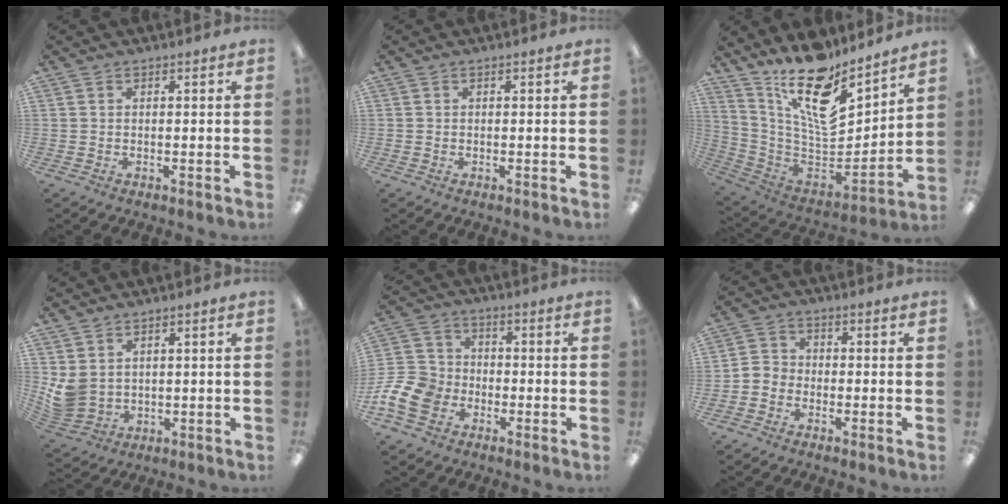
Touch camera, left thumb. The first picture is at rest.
{"total": 0.0}
{"total": 18.2, "force": [12.8, 7.0, 10.9], "torque": [-0.190, -0.106, 0.224]}
{"total": 5.3, "force": [2.2, 4.1, 2.4], "torque": [-0.059, -0.018, 0.042]}
{"total": 11.0, "force": [-4.6, 8.8, 4.9], "torque": [-0.126, 0.035, -0.081]}
{"total": 3.2, "force": [-2.3, 2.1, 0.4], "torque": [-0.007, 0.011, -0.044]}